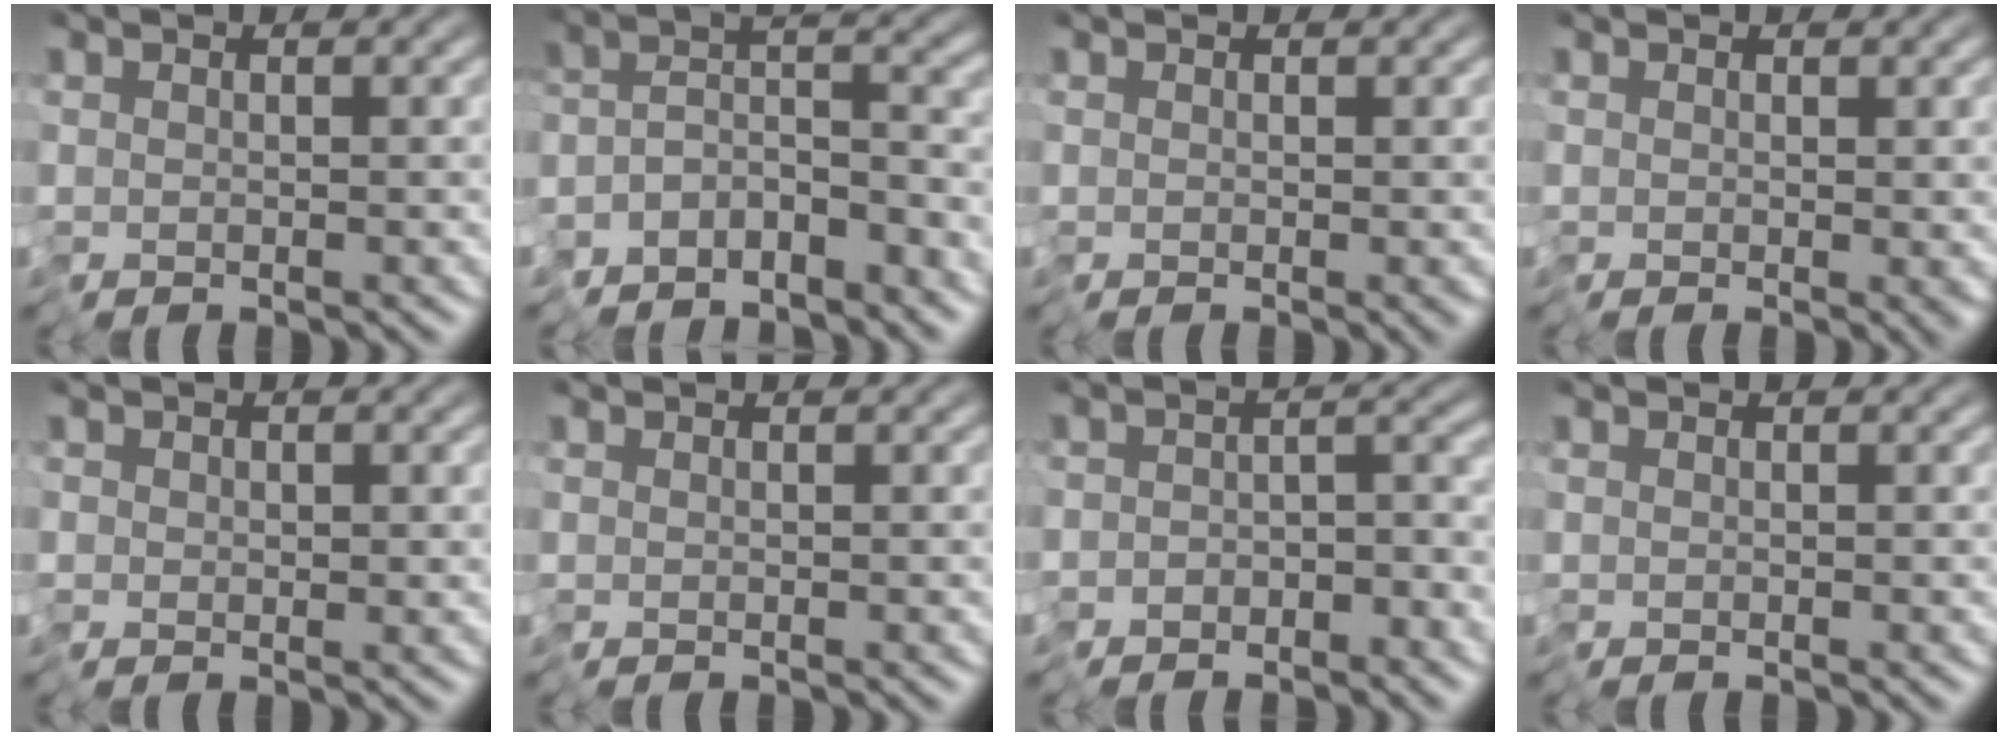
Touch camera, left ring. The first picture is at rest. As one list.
[{"total": 5.8, "force": [-5.2, 1.5, 1.9], "torque": [-0.011, -0.001, -0.095]}, {"total": 0.5, "force": [-0.2, 0.3, 0.4], "torque": [-0.003, -0.002, -0.003]}, {"total": 0.5, "force": [0.2, 0.3, 0.4], "torque": [-0.007, -0.001, 0.004]}, {"total": 0.6, "force": [0.1, 0.6, 0.1], "torque": [-0.002, 0.002, 0.003]}, {"total": 0.0}, {"total": 4.0, "force": [-3.3, 1.7, 1.5], "torque": [-0.003, 0.001, -0.060]}, {"total": 0.0}]